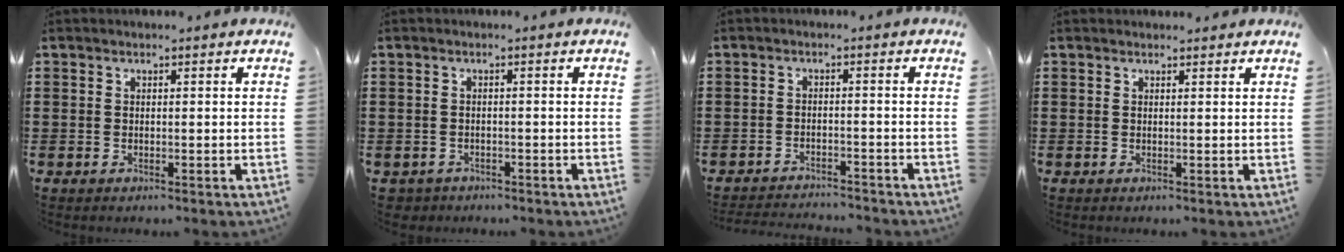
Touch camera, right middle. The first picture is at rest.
{"total": 1.2, "force": [-1.1, 0.5, -0.2], "torque": [-0.002, 0.002, -0.026]}
{"total": 2.6, "force": [-2.6, 0.1, 0.0], "torque": [-0.005, 0.001, -0.056]}
{"total": 0.6, "force": [0.6, 0.0, 0.1], "torque": [0.005, -0.003, 0.009]}